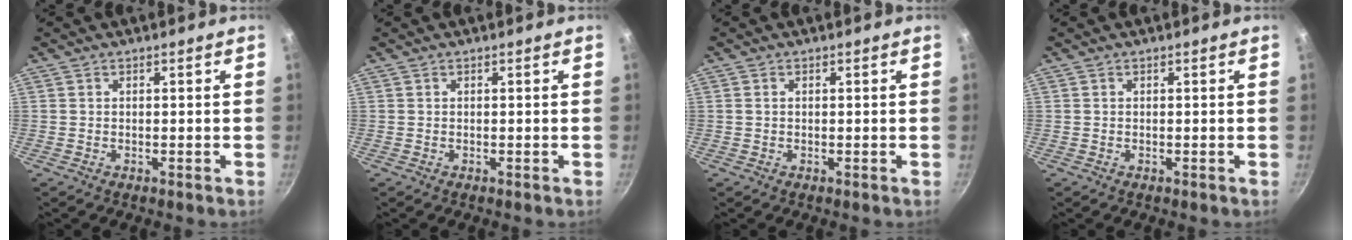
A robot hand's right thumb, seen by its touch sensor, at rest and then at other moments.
{"total": 0.0}
{"total": 0.7, "force": [0.1, 0.5, 0.4], "torque": [-0.007, 0.003, 0.001]}
{"total": 0.0}